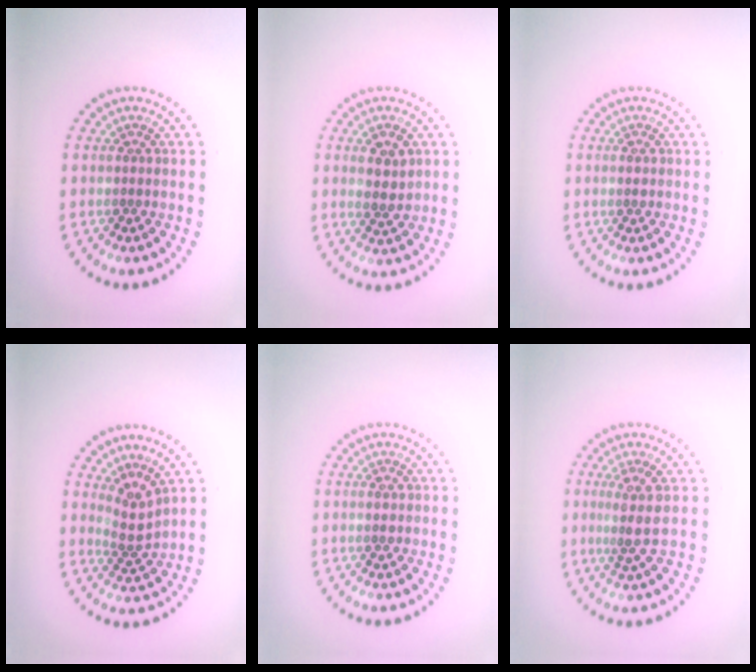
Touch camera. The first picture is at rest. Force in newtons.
{"total": 2.6, "press": 2.6, "slide": 0.3}
{"total": 1.0, "press": 1.0, "slide": 0.2}
{"total": 2.5, "press": 1.8, "slide": 1.7}
{"total": 1.1, "press": 1.1, "slide": 0.1}
{"total": 2.6, "press": 2.0, "slide": 1.6}